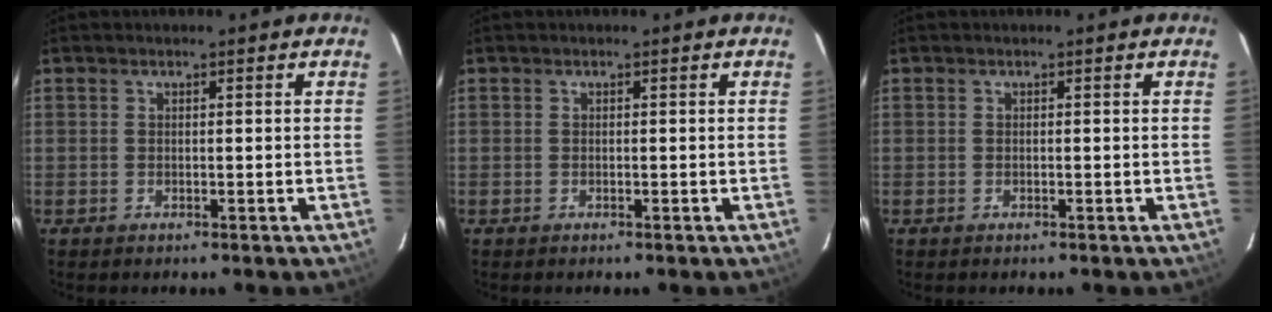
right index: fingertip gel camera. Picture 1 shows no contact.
{"total": 0.0}
{"total": 0.0}